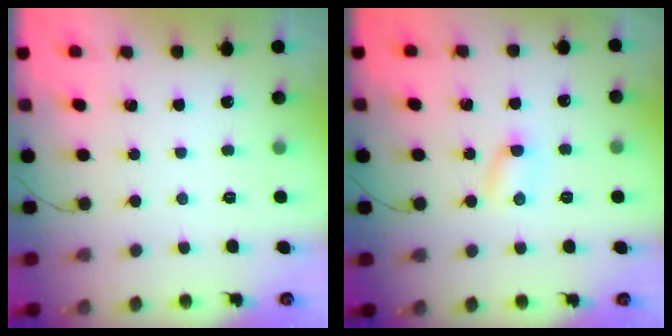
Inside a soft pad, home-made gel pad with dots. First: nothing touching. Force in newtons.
{"total": 2.6, "press": 2.5, "slide": 0.9}